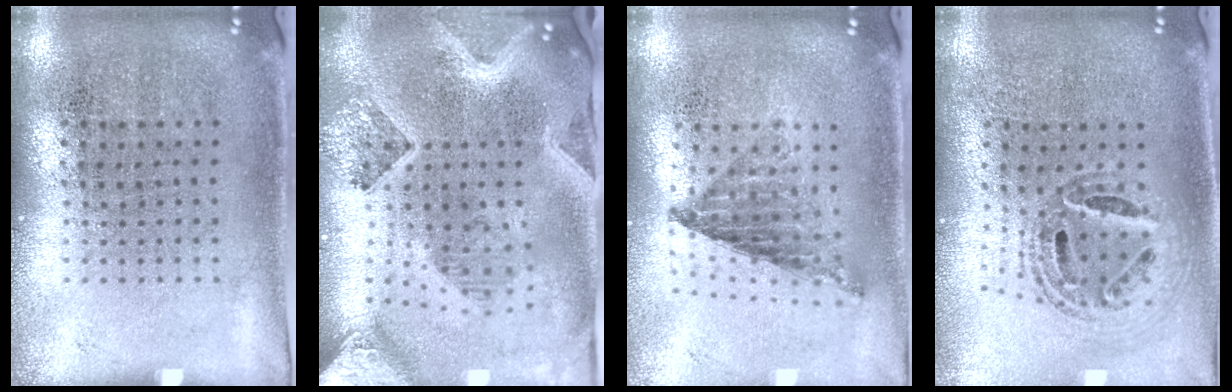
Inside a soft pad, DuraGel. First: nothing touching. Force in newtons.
{"total": 4.1, "press": 3.2, "slide": 2.6}
{"total": 0.8, "press": 0.8, "slide": 0.0}
{"total": 0.9, "press": 0.9, "slide": 0.2}